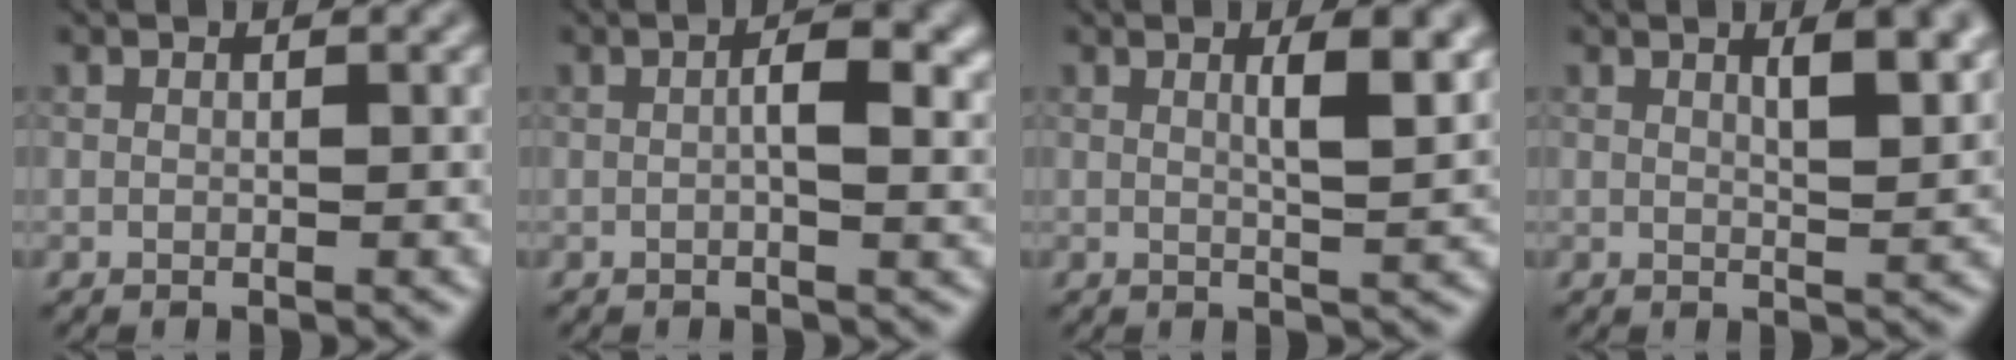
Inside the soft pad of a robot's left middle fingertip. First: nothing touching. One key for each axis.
{"total": 3.5, "fx": 0.1, "fy": 1.1, "fz": 3.3, "tx": -0.059, "ty": 0.001, "tz": 0.000}
{"total": 3.9, "fx": 1.1, "fy": 1.0, "fz": 3.6, "tx": -0.045, "ty": 0.001, "tz": 0.015}
{"total": 4.3, "fx": 1.7, "fy": 1.4, "fz": 3.6, "tx": -0.041, "ty": 0.006, "tz": 0.020}